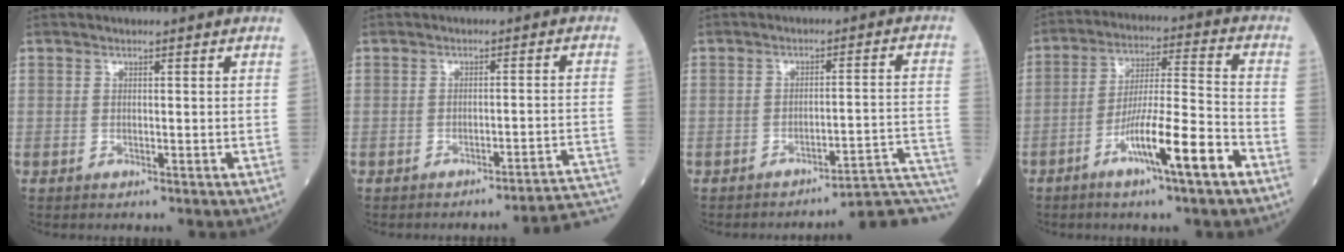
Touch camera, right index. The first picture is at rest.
{"total": 8.5, "force": [-8.2, -1.7, 1.8], "torque": [0.011, 0.007, -0.097]}
{"total": 9.3, "force": [-8.8, -1.3, 2.7], "torque": [-0.003, 0.026, -0.110]}
{"total": 11.9, "force": [-6.1, 0.2, 10.2], "torque": [-0.177, -0.001, -0.108]}